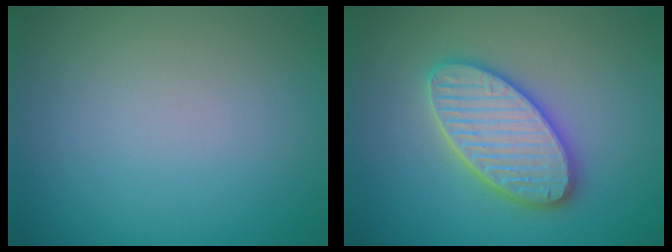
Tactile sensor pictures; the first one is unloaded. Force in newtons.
{"total": 5.8, "press": 5.7, "slide": 0.6}